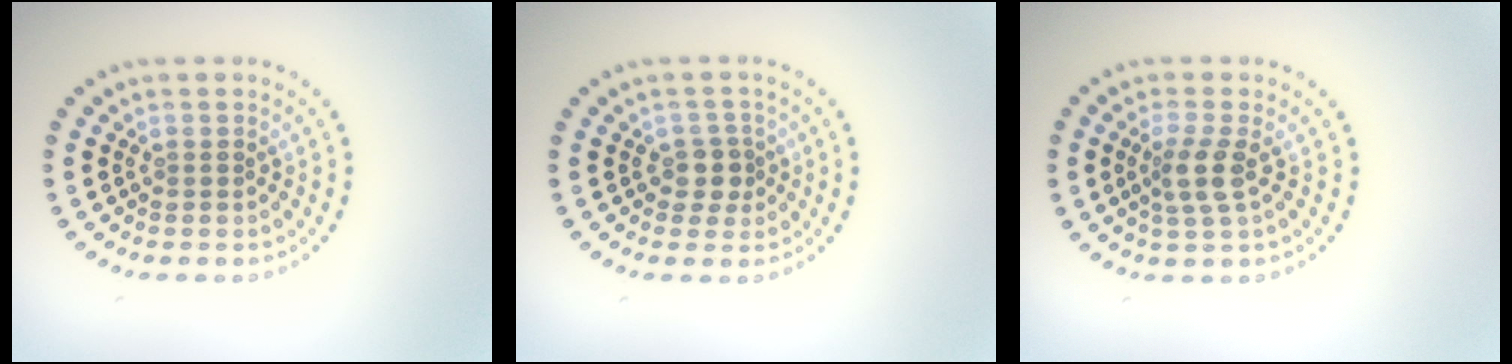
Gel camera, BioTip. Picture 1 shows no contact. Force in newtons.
{"total": 2.0, "press": 1.8, "slide": 1.0}
{"total": 2.5, "press": 2.0, "slide": 1.5}